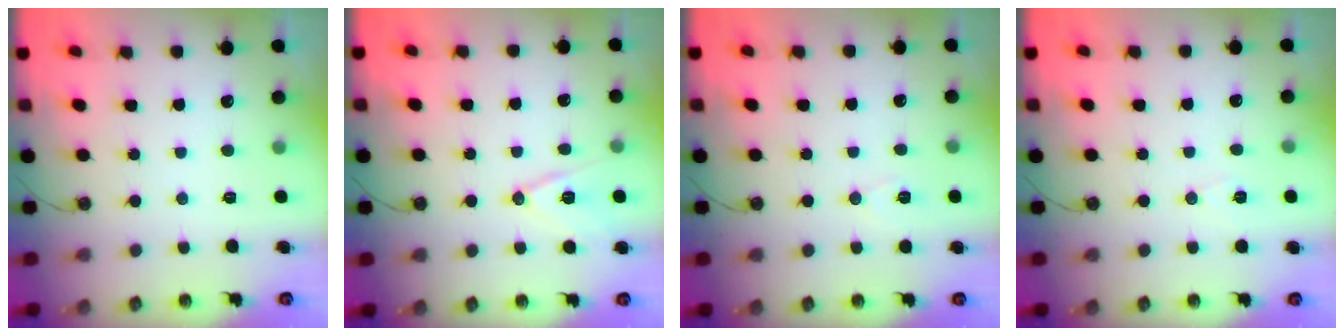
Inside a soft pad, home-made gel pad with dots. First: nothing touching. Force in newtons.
{"total": 11.3, "press": 10.8, "slide": 3.2}
{"total": 7.3, "press": 5.8, "slide": 4.4}
{"total": 6.3, "press": 4.4, "slide": 4.5}